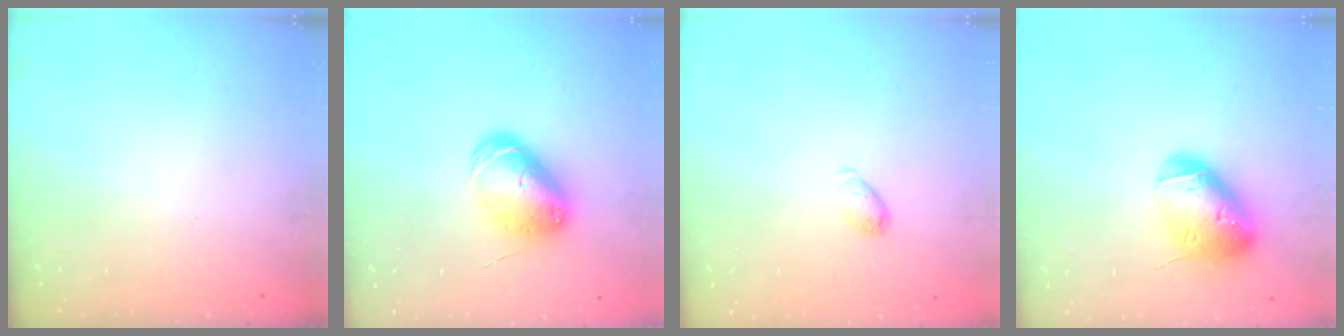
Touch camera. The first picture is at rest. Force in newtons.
{"total": 9.5, "press": 9.5, "slide": 1.2}
{"total": 4.9, "press": 4.8, "slide": 0.8}
{"total": 17.1, "press": 16.9, "slide": 2.6}